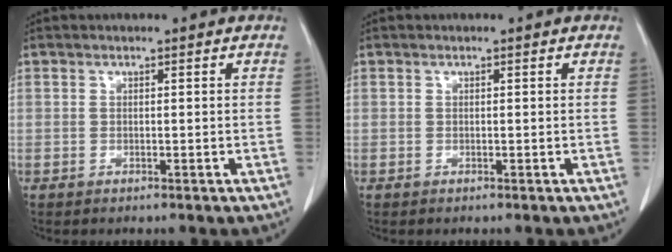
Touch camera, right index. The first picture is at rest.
{"total": 0.0}